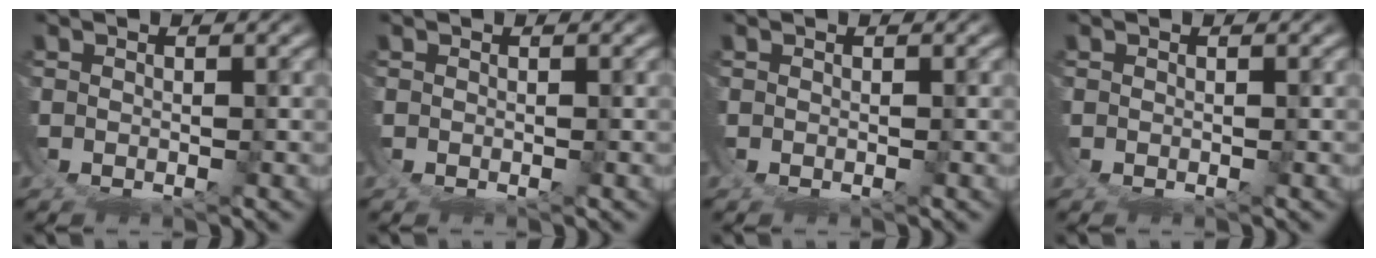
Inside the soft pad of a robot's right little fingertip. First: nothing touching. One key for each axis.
{"total": 0.0}
{"total": 0.0}
{"total": 0.0}